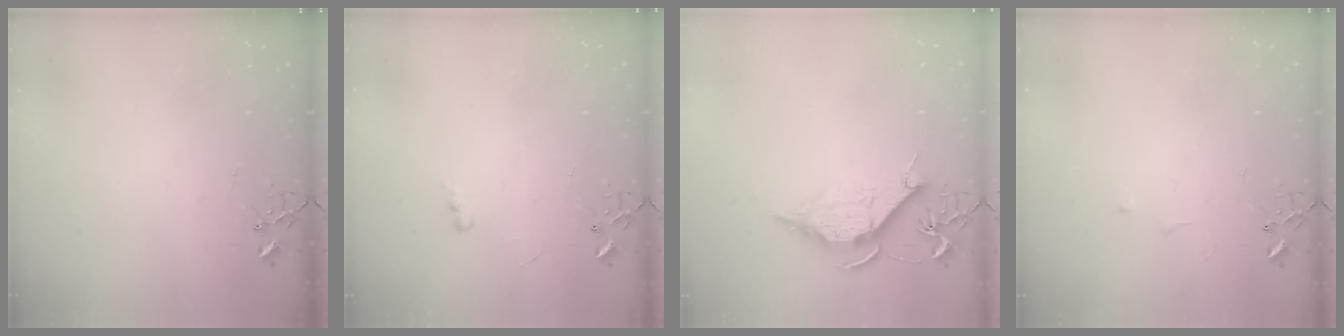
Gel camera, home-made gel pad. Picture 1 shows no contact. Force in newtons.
{"total": 3.5, "press": 3.5, "slide": 0.5}
{"total": 10.9, "press": 10.9, "slide": 0.3}
{"total": 6.0, "press": 6.0, "slide": 0.7}